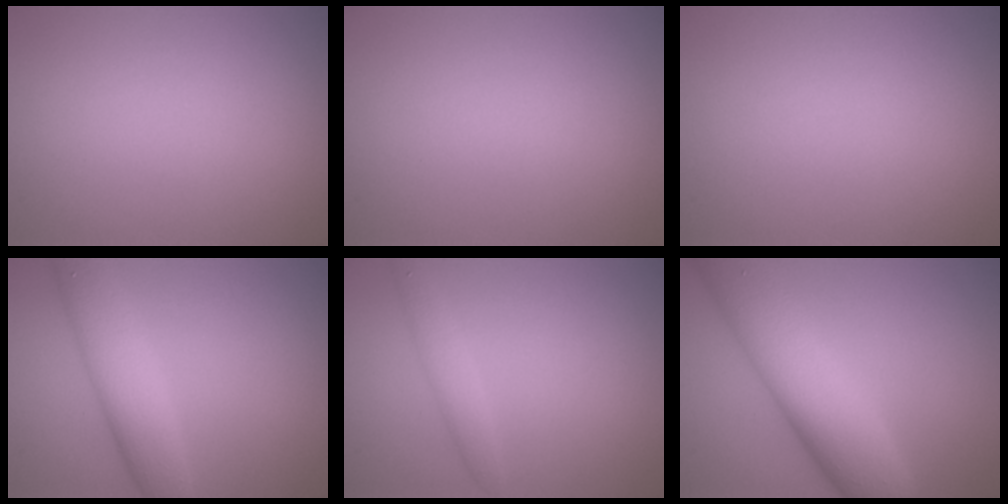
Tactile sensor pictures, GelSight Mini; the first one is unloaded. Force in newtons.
{"total": 0.0}
{"total": 0.0}
{"total": 5.2, "press": 5.2, "slide": 0.2}
{"total": 1.8, "press": 1.8, "slide": 0.0}
{"total": 10.6, "press": 10.6, "slide": 0.2}